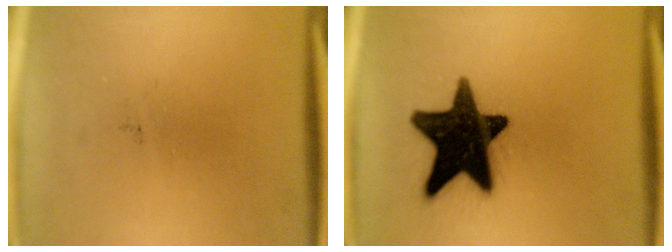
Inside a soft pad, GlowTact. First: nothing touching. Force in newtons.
{"total": 18.3}